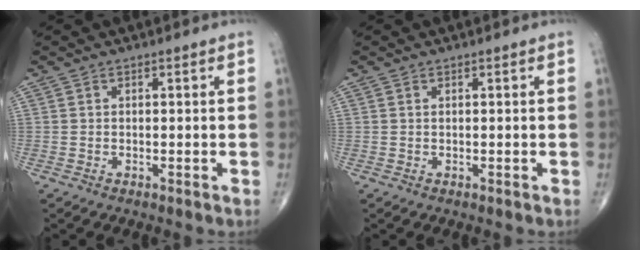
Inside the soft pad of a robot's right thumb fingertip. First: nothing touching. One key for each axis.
{"total": 0.0}